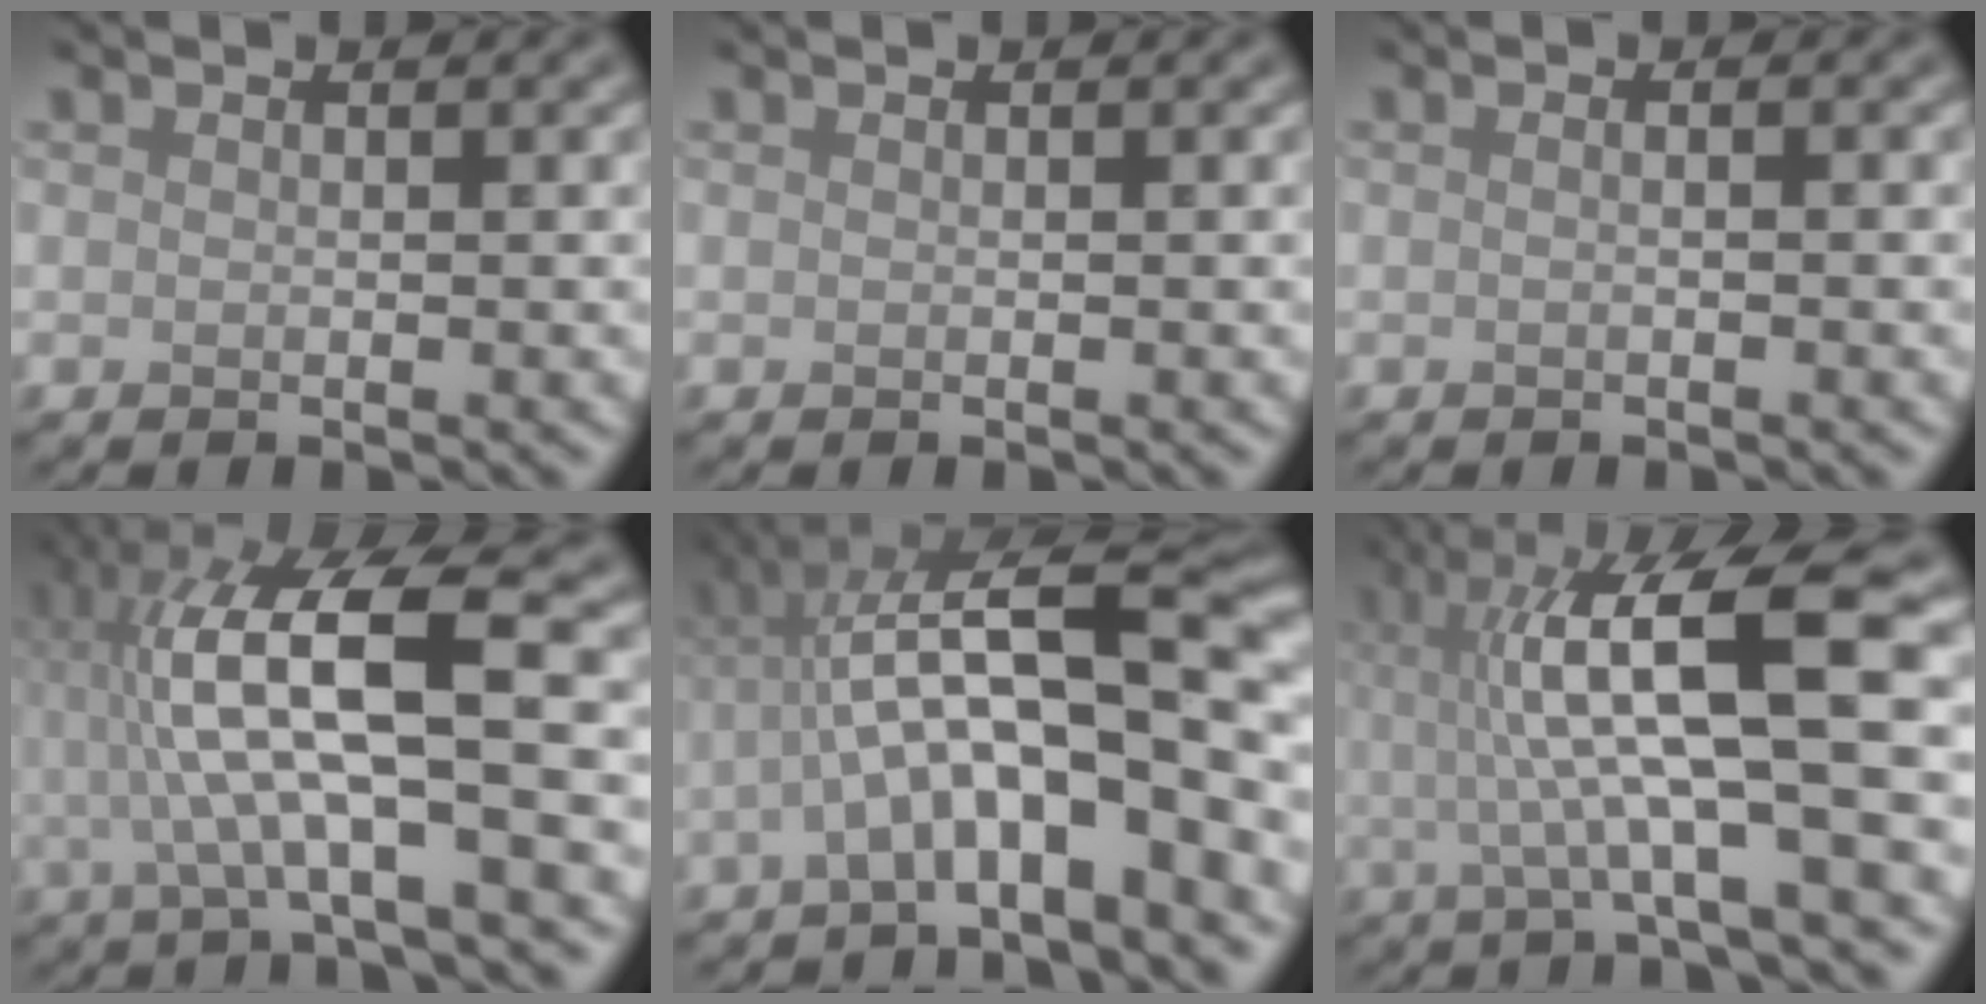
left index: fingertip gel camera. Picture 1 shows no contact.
{"total": 0.0}
{"total": 1.5, "force": [0.2, 0.7, 1.3], "torque": [-0.006, 0.001, -0.017]}
{"total": 10.4, "force": [0.6, 2.1, 10.1], "torque": [-0.184, 0.018, 0.014]}
{"total": 9.9, "force": [-1.9, 2.5, 9.4], "torque": [-0.150, 0.031, -0.032]}
{"total": 11.0, "force": [1.2, 2.2, 10.7], "torque": [-0.170, 0.013, 0.023]}